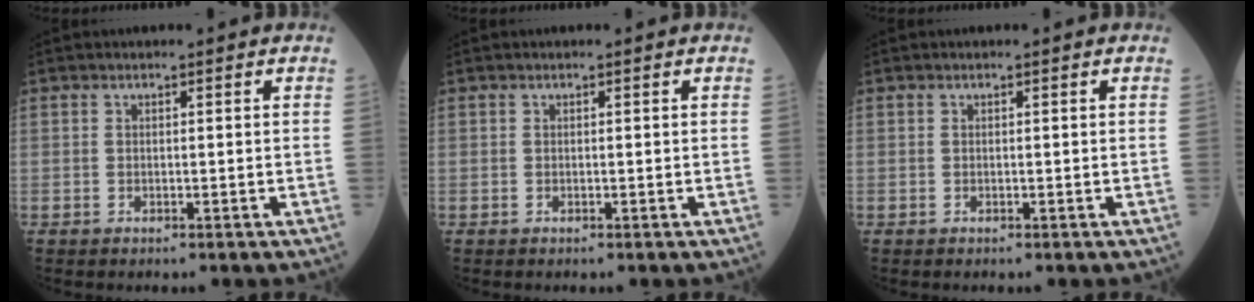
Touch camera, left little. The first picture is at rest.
{"total": 0.0}
{"total": 0.0}